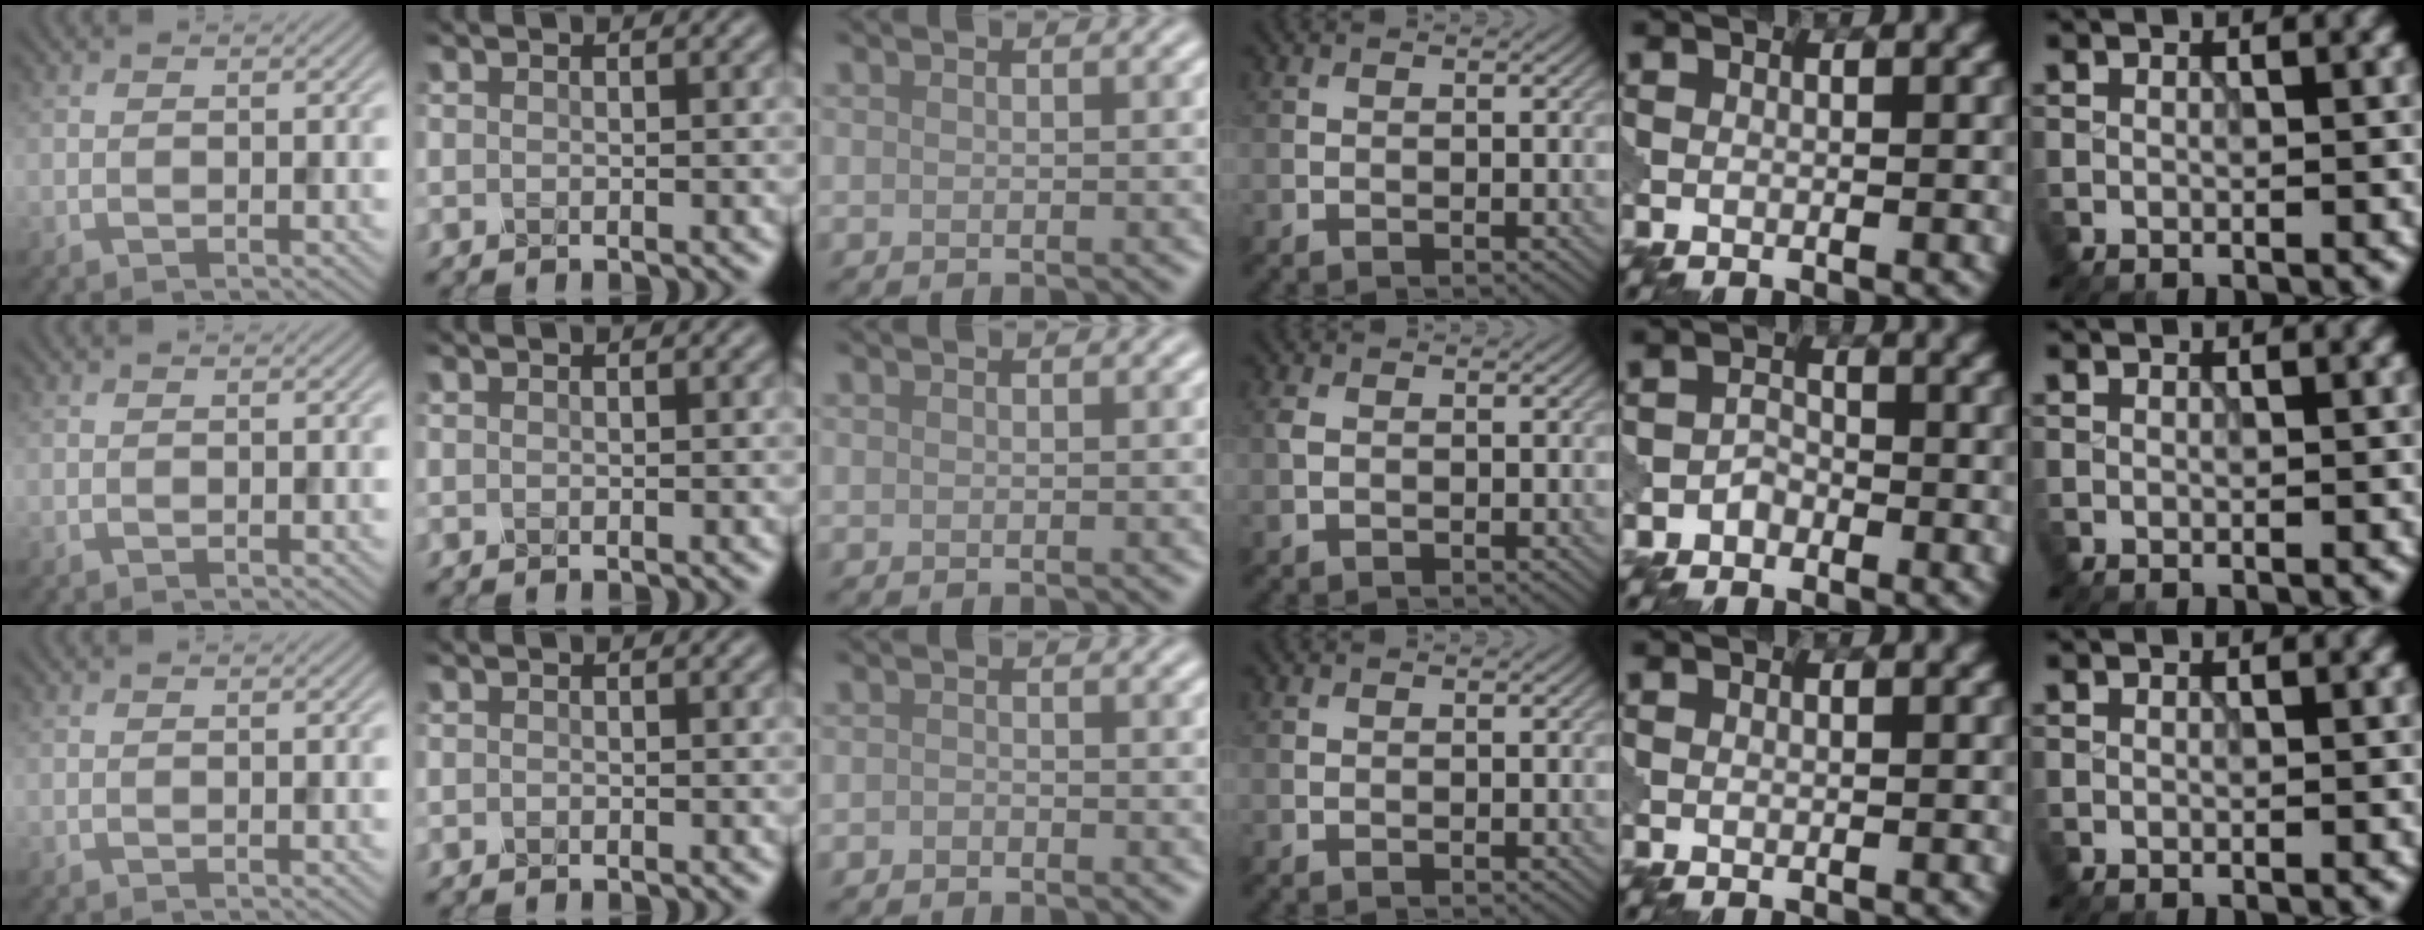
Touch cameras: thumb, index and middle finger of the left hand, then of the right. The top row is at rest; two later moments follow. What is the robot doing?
{"motion": "insert", "object": "pin"}